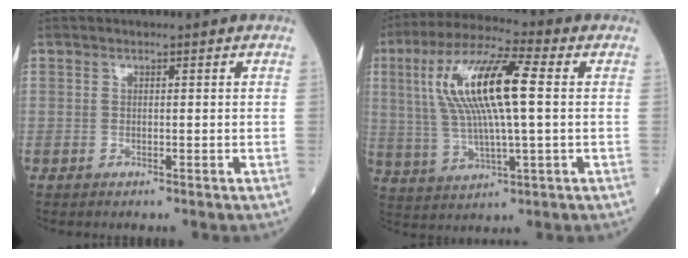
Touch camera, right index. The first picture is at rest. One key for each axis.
{"total": 15.1, "fx": 2.7, "fy": 2.4, "fz": 14.6, "tx": -0.298, "ty": 0.022, "tz": 0.047}